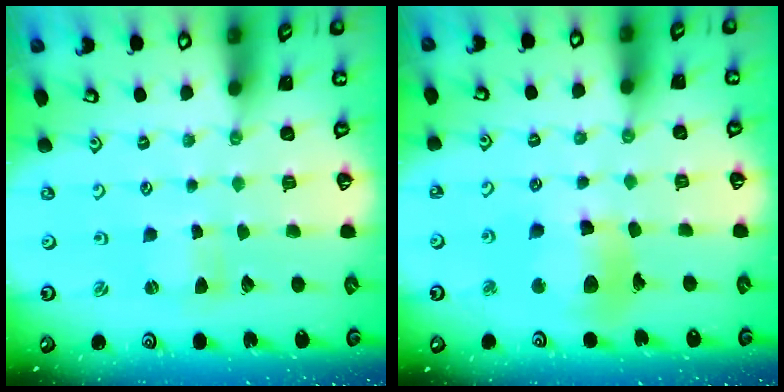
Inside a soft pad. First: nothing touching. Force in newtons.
{"total": 13.1, "press": 13.0, "slide": 1.6}